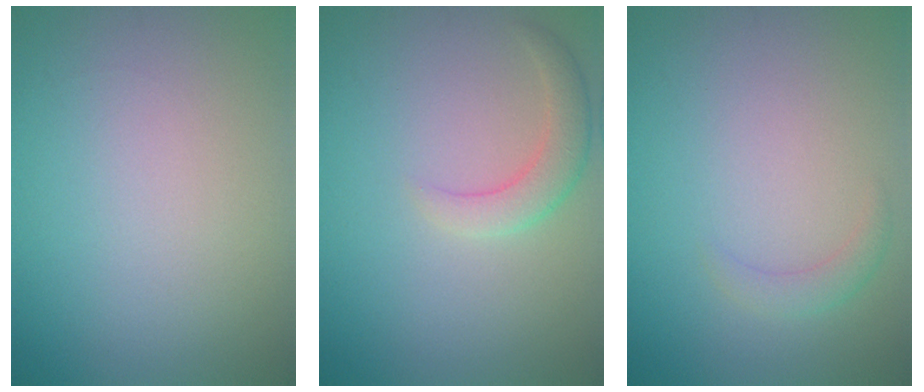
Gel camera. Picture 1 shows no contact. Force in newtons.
{"total": 2.5, "press": 2.5, "slide": 0.2}
{"total": 1.3, "press": 1.3, "slide": 0.1}